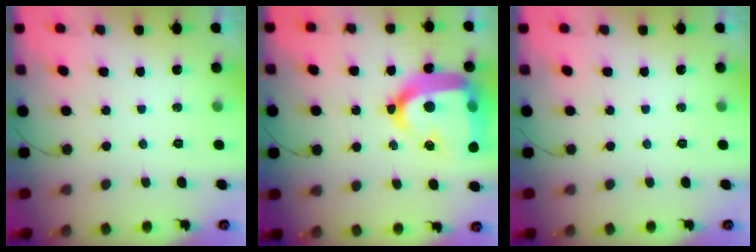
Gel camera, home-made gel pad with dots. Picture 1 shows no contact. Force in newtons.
{"total": 27.7, "press": 27.6, "slide": 2.6}
{"total": 0.0}